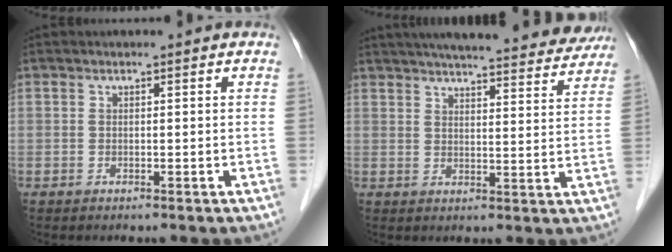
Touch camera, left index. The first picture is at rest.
{"total": 25.5, "force": [22.9, 4.0, 10.5], "torque": [-0.161, -0.005, 0.285]}